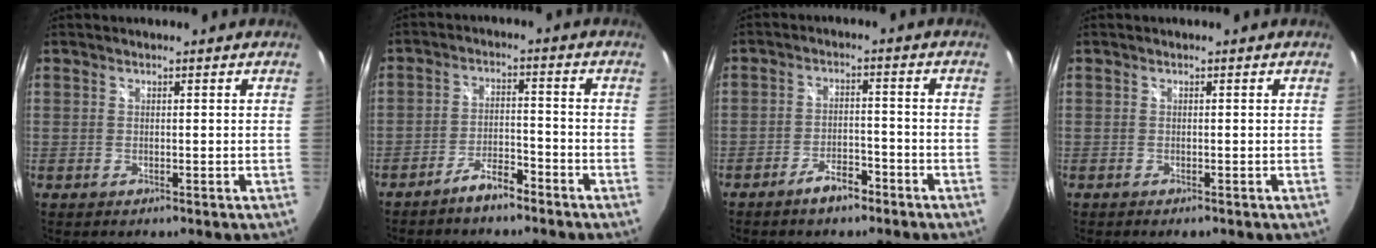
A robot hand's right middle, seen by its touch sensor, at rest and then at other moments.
{"total": 5.3, "force": [-4.4, 1.3, 2.7], "torque": [-0.065, 0.006, -0.074]}
{"total": 5.3, "force": [-4.0, 2.0, 2.8], "torque": [-0.063, 0.005, -0.060]}
{"total": 1.3, "force": [-1.0, 0.4, 0.8], "torque": [-0.015, -0.006, -0.014]}